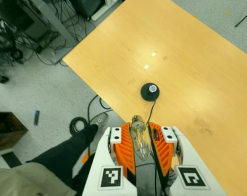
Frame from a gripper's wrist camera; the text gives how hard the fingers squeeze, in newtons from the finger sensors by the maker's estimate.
{"total": 22.5, "left": 24.3, "right": 20.7}